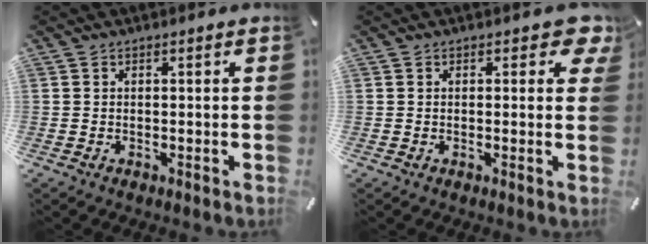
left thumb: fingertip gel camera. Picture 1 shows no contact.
{"total": 3.9, "force": [1.6, 2.0, 2.9], "torque": [-0.030, -0.004, 0.021]}